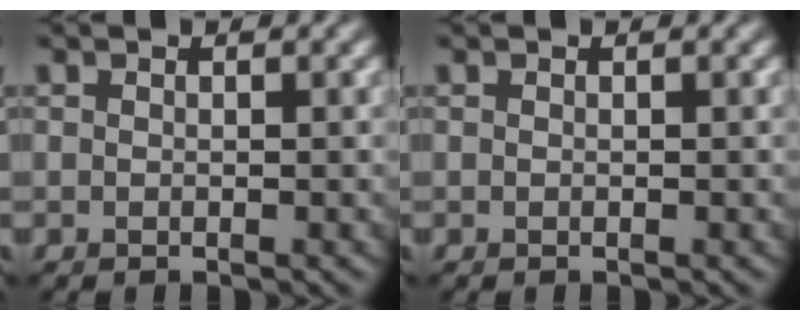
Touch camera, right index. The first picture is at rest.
{"total": 0.0}